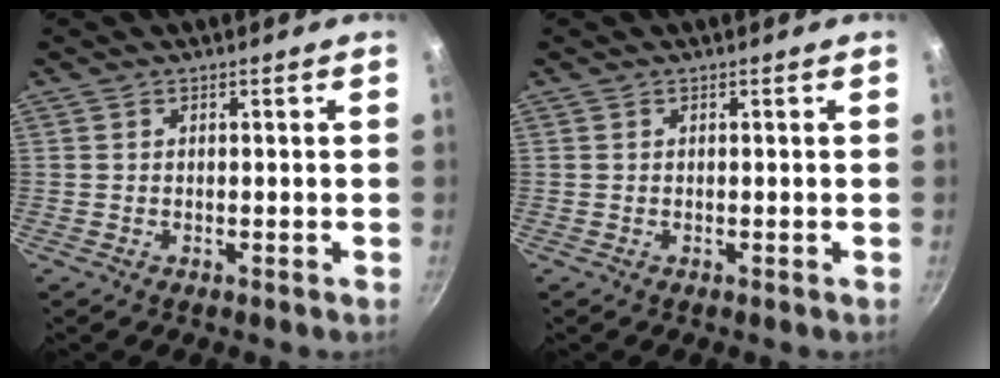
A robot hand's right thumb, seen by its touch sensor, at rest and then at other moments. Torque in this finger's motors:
{"motor_torque": [0.00, 0.00, 0.01, -0.01, 0.01]}